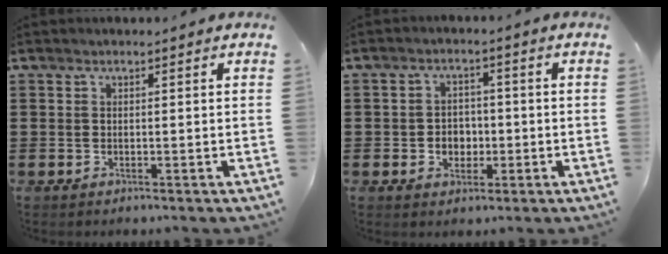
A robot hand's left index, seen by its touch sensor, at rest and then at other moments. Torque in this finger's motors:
{"motor_torque": [0.25, 0.31, 0.12, 0.02]}